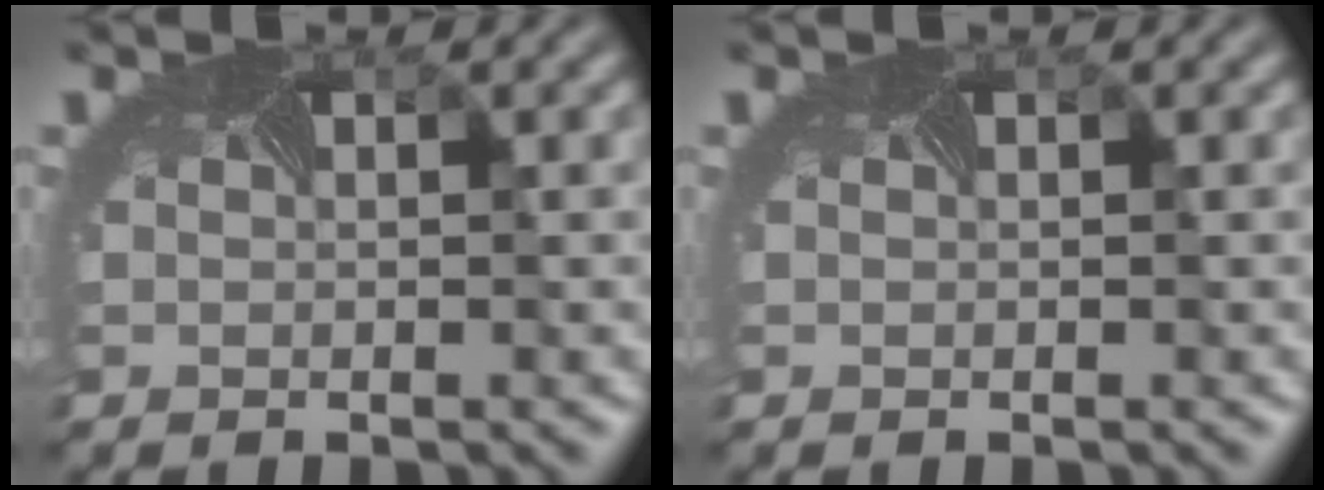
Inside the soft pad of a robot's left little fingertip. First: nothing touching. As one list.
[{"total": 0.0}]